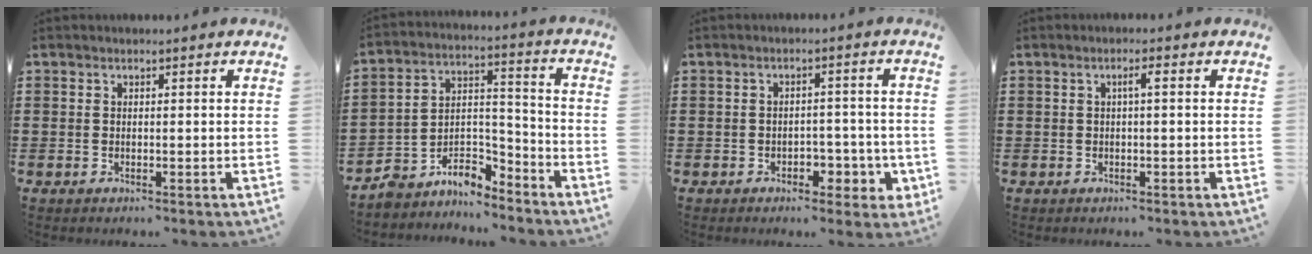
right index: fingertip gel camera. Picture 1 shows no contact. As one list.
[{"total": 5.9, "force": [-5.2, 2.4, 1.4], "torque": [-0.038, 0.001, -0.107]}, {"total": 3.5, "force": [-1.6, 2.6, 1.7], "torque": [-0.027, 0.003, -0.034]}, {"total": 1.5, "force": [0.1, 0.1, 1.5], "torque": [-0.029, 0.004, 0.000]}]